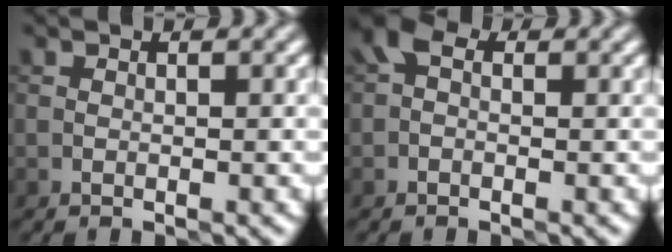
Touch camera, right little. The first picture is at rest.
{"total": 1.7, "force": [0.0, 1.1, 1.2], "torque": [-0.024, 0.009, -0.007]}